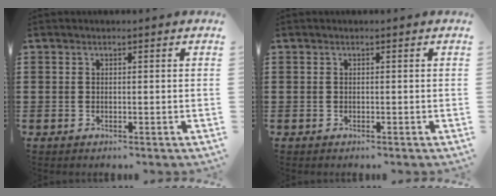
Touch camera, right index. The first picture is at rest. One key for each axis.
{"total": 0.0}